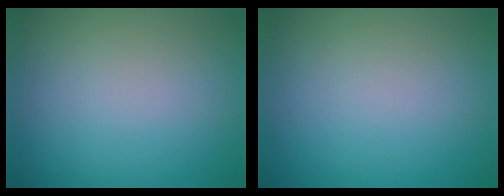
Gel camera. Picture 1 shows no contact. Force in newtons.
{"total": 0.0}